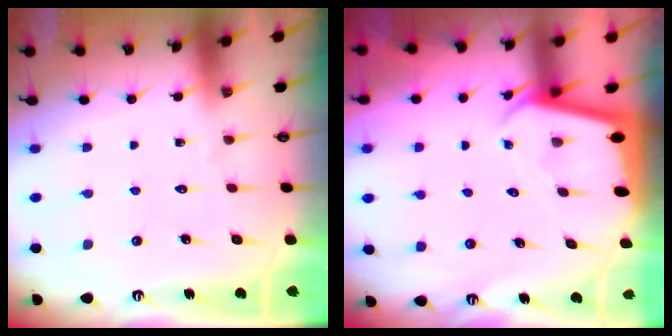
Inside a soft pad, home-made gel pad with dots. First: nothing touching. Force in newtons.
{"total": 2.1, "press": 2.1, "slide": 0.1}